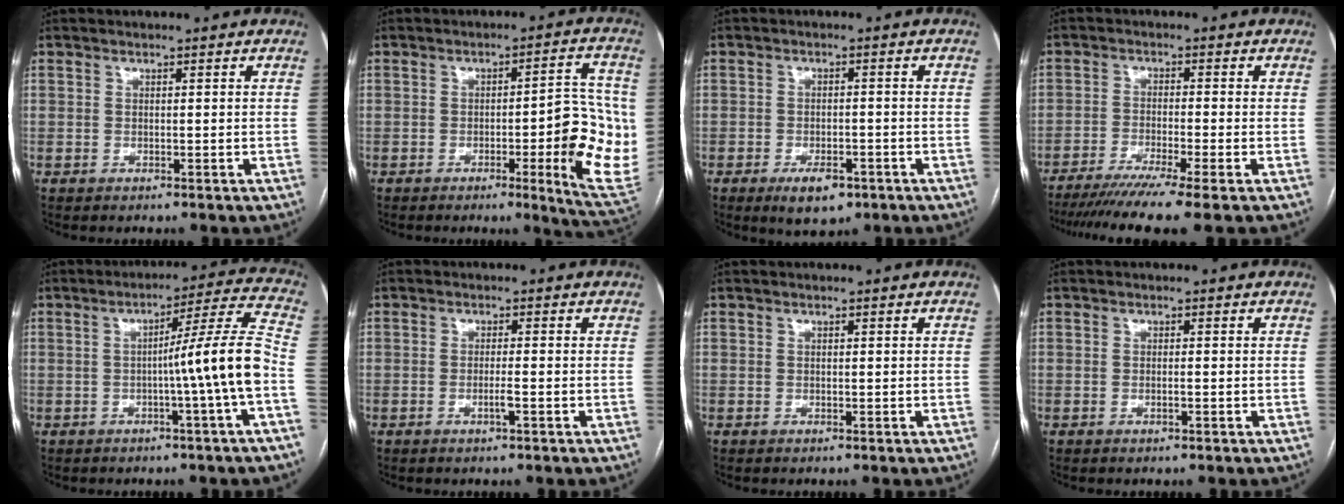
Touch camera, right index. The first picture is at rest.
{"total": 12.4, "force": [-1.9, 1.7, 12.1], "torque": [-0.138, 0.005, -0.021]}
{"total": 5.2, "force": [-3.1, 2.4, 3.5], "torque": [-0.057, -0.001, -0.040]}
{"total": 10.2, "force": [-7.9, -1.6, 6.1], "torque": [-0.083, -0.029, -0.124]}
{"total": 10.9, "force": [-2.5, -2.1, 10.4], "torque": [-0.148, 0.015, -0.038]}
{"total": 1.8, "force": [-0.7, -0.2, 1.6], "torque": [-0.034, -0.001, -0.012]}
{"total": 0.0}
{"total": 0.6, "force": [-0.2, 0.0, 0.6], "torque": [-0.014, 0.002, 0.000]}